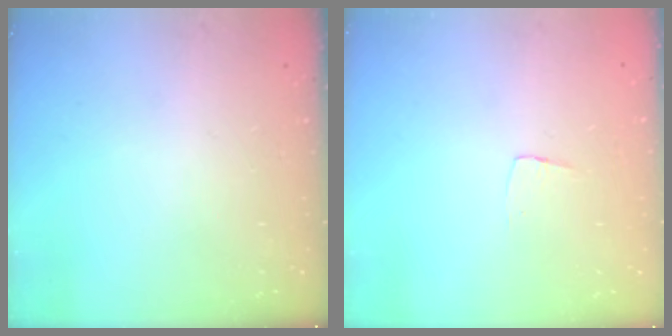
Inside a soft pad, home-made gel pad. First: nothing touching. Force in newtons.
{"total": 3.3, "press": 3.3, "slide": 0.2}